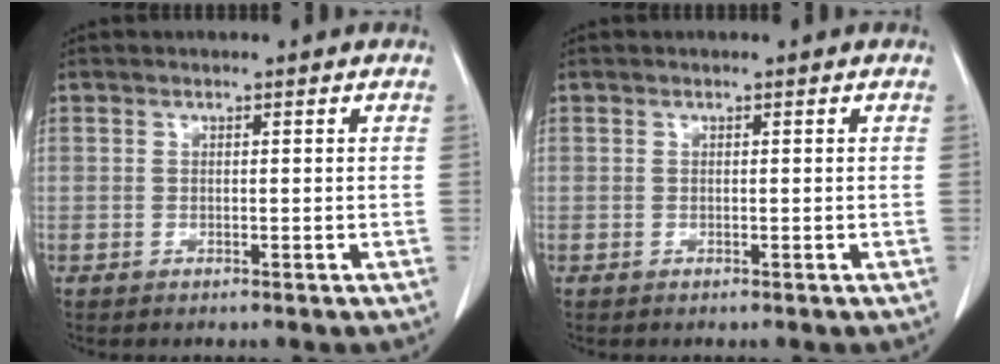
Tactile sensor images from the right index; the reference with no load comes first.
{"total": 0.0}